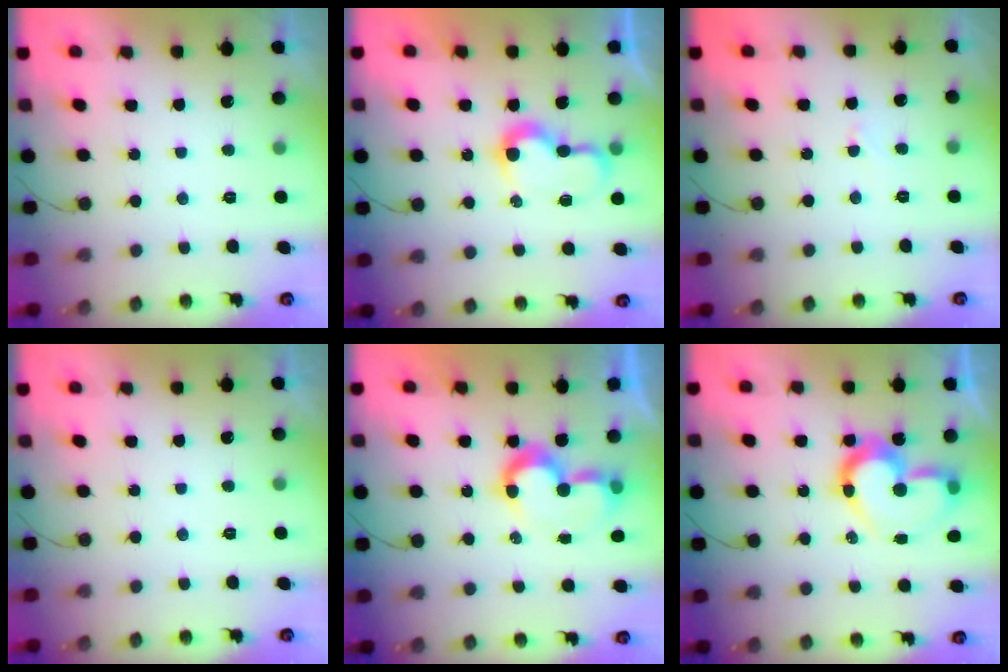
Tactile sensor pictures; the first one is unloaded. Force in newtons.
{"total": 7.9, "press": 7.8, "slide": 0.9}
{"total": 2.6, "press": 2.5, "slide": 0.2}
{"total": 0.0}
{"total": 8.7, "press": 8.2, "slide": 3.0}
{"total": 14.7, "press": 14.5, "slide": 2.4}